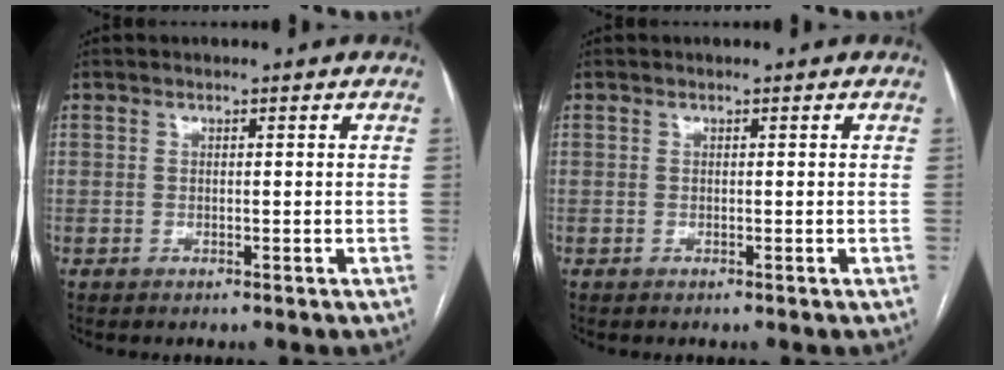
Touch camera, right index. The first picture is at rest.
{"total": 0.0}